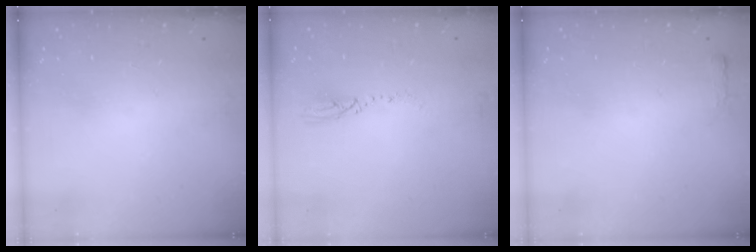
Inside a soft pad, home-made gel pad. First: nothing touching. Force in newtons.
{"total": 3.2, "press": 3.2, "slide": 0.4}
{"total": 2.4, "press": 2.4, "slide": 0.4}